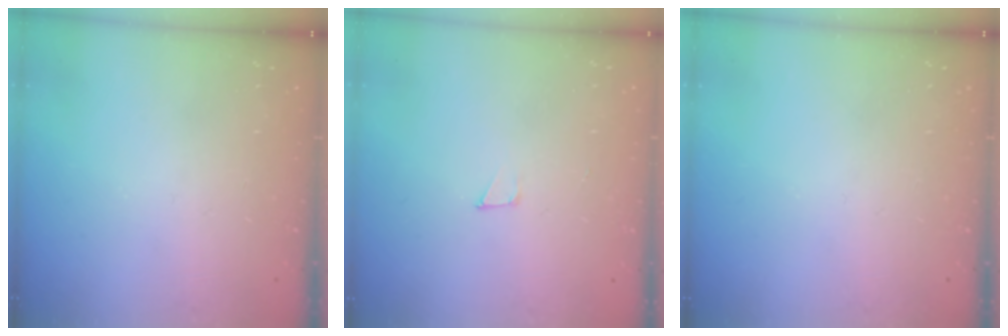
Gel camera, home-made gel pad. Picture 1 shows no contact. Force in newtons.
{"total": 3.2, "press": 3.2, "slide": 0.2}
{"total": 0.0}